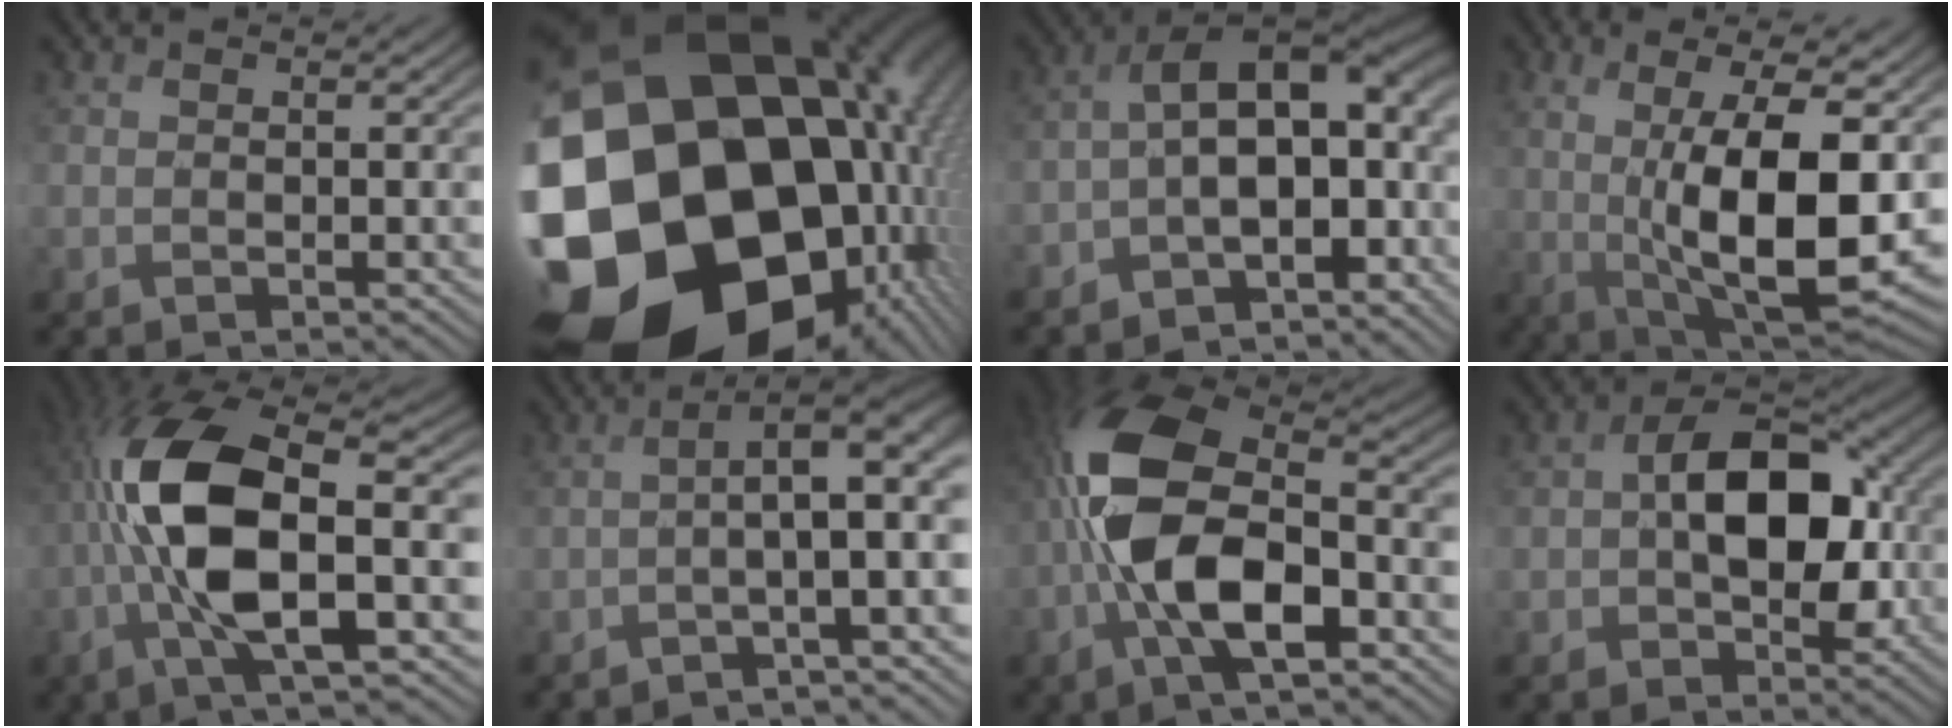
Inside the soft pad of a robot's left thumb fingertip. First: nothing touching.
{"total": 25.2, "force": [-2.8, 20.1, 14.9], "torque": [-0.294, -0.049, -0.068]}
{"total": 15.5, "force": [-2.1, 8.4, 12.8], "torque": [-0.216, -0.008, -0.013]}
{"total": 15.2, "force": [0.5, 5.6, 14.1], "torque": [-0.247, -0.005, 0.014]}
{"total": 13.2, "force": [-0.9, 4.5, 12.3], "torque": [-0.261, 0.009, -0.023]}
{"total": 6.9, "force": [-1.4, 1.5, 6.6], "torque": [-0.093, 0.011, -0.035]}
{"total": 13.9, "force": [-2.8, 6.5, 12.0], "torque": [-0.248, 0.001, -0.070]}
{"total": 10.3, "force": [0.0, 6.7, 7.8], "torque": [-0.119, 0.006, -0.008]}